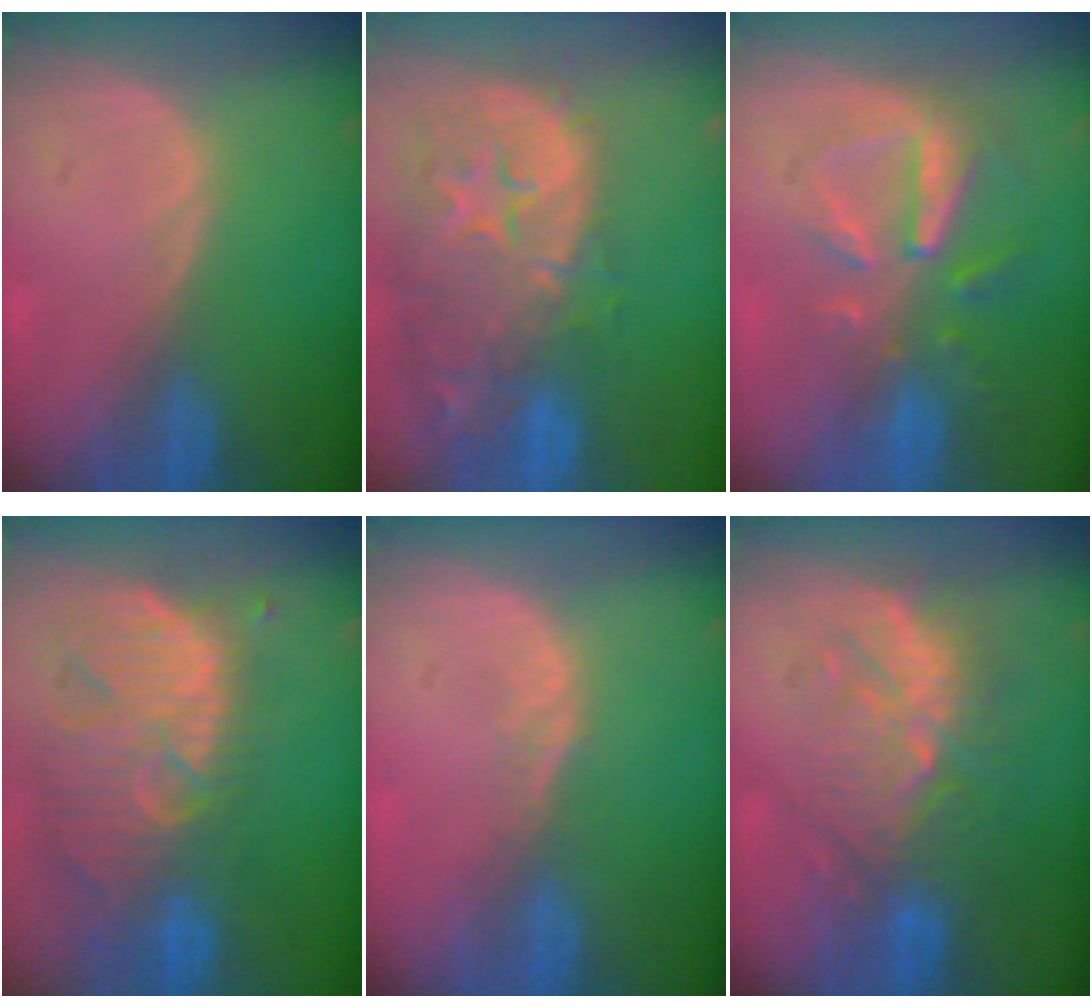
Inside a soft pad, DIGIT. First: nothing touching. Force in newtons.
{"total": 14.9, "press": 12.0, "slide": 8.9}
{"total": 8.2, "press": 7.4, "slide": 3.6}
{"total": 13.4, "press": 11.5, "slide": 6.9}
{"total": 1.5, "press": 1.2, "slide": 0.9}
{"total": 9.1, "press": 9.0, "slide": 1.6}